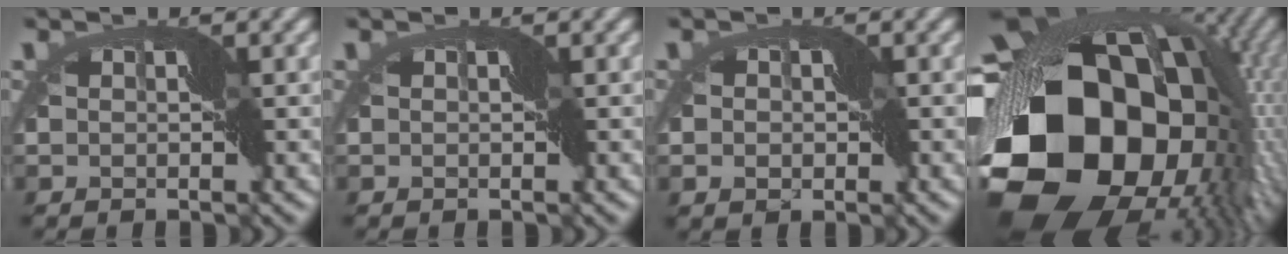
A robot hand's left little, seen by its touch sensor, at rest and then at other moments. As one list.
[{"total": 0.0}, {"total": 3.4, "force": [-1.1, 2.7, 1.7], "torque": [-0.019, 0.001, -0.025]}, {"total": 21.6, "force": [-3.7, 16.7, 13.1], "torque": [-0.250, -0.056, -0.084]}]